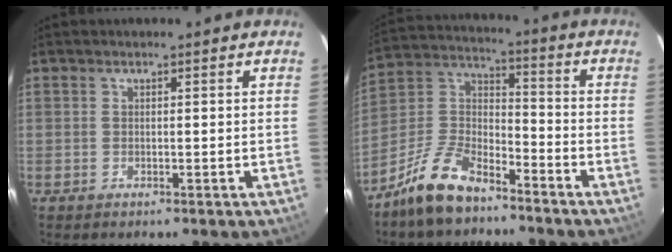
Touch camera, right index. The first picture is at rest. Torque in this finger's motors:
{"motor_torque": [0.38, -0.43, 0.34, 0.07]}